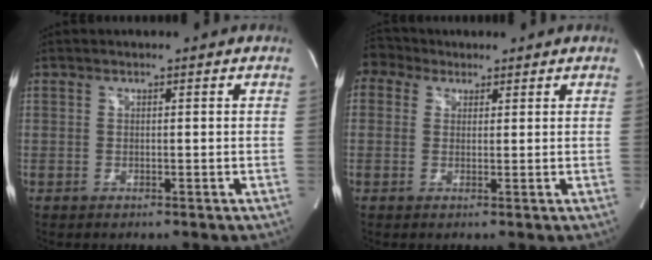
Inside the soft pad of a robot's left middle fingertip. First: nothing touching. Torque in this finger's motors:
{"motor_torque": [1.19, -0.94, 1.05, 0.21]}